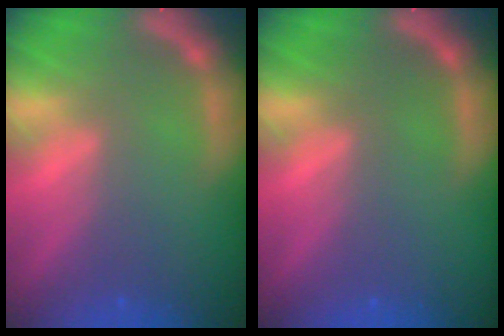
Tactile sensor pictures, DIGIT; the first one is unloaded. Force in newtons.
{"total": 0.0}